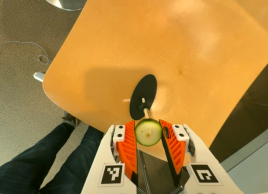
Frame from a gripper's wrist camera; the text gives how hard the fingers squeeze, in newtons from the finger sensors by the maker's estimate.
{"total": 10.1, "left": 10.1, "right": 10.0}